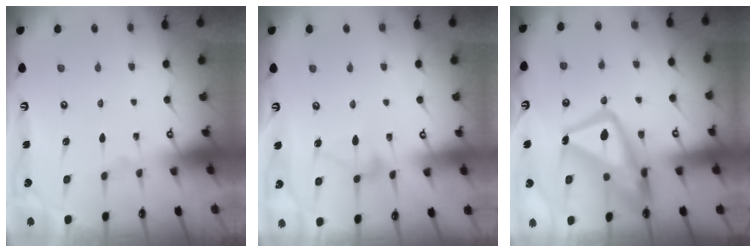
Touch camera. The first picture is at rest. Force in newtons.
{"total": 7.0, "press": 6.9, "slide": 0.4}
{"total": 16.8, "press": 16.7, "slide": 1.9}